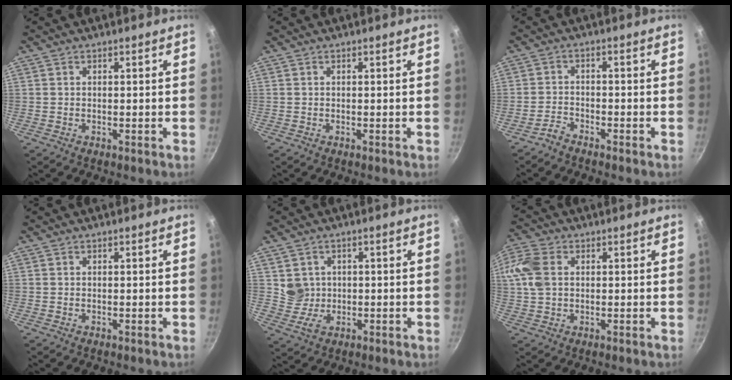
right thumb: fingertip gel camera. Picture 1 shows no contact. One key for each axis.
{"total": 0.0}
{"total": 2.4, "fx": -2.2, "fy": 0.6, "fz": 0.6, "tx": -0.014, "ty": 0.022, "tz": -0.049}
{"total": 0.0}
{"total": 4.2, "fx": 0.5, "fy": 3.9, "fz": 1.3, "tx": -0.008, "ty": 0.005, "tz": 0.015}
{"total": 8.2, "fx": 1.7, "fy": 5.7, "fz": 5.7, "tx": -0.120, "ty": 0.011, "tz": 0.026}